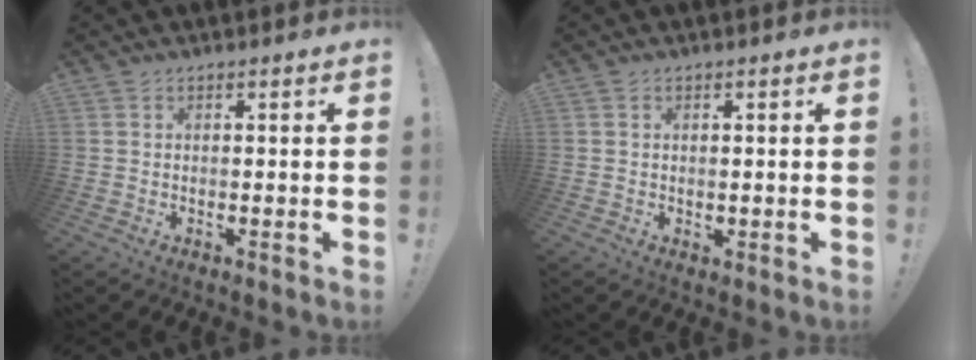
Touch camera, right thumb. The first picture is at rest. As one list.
[{"total": 0.6, "force": [0.4, 0.5, 0.1], "torque": [0.008, -0.002, 0.005]}]